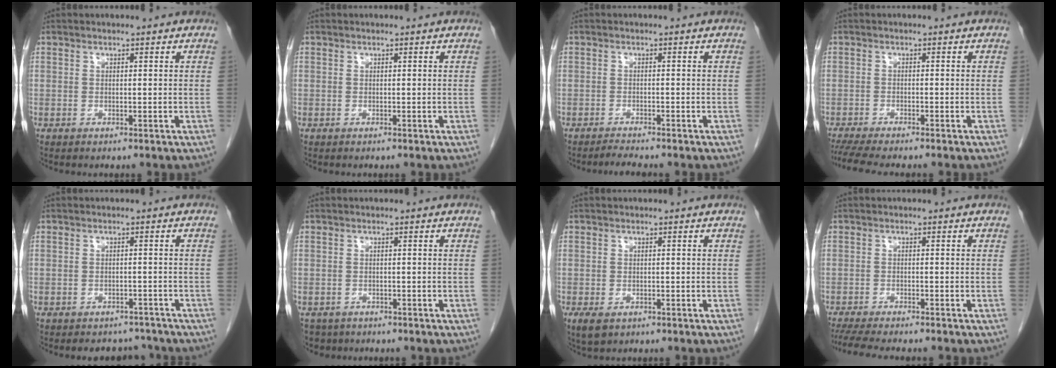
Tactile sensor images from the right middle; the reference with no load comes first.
{"total": 0.0}
{"total": 2.1, "force": [-2.0, -0.2, 0.7], "torque": [-0.017, -0.008, -0.034]}
{"total": 7.7, "force": [-6.7, 0.5, 3.9], "torque": [-0.056, -0.014, -0.104]}
{"total": 4.7, "force": [-4.3, 1.9, 0.1], "torque": [0.005, 0.004, -0.053]}
{"total": 3.3, "force": [-2.7, 2.0, 0.0], "torque": [-0.002, 0.001, -0.042]}
{"total": 2.8, "force": [-1.5, 1.7, 1.7], "torque": [-0.034, -0.005, -0.015]}
{"total": 9.5, "force": [-8.3, 1.0, 4.6], "torque": [-0.066, -0.014, -0.124]}